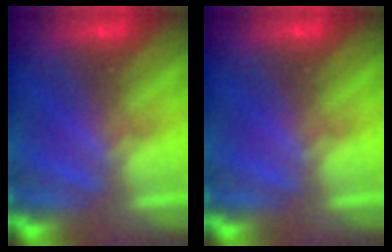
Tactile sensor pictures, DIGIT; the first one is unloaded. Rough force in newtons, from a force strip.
{"total": 0.0}